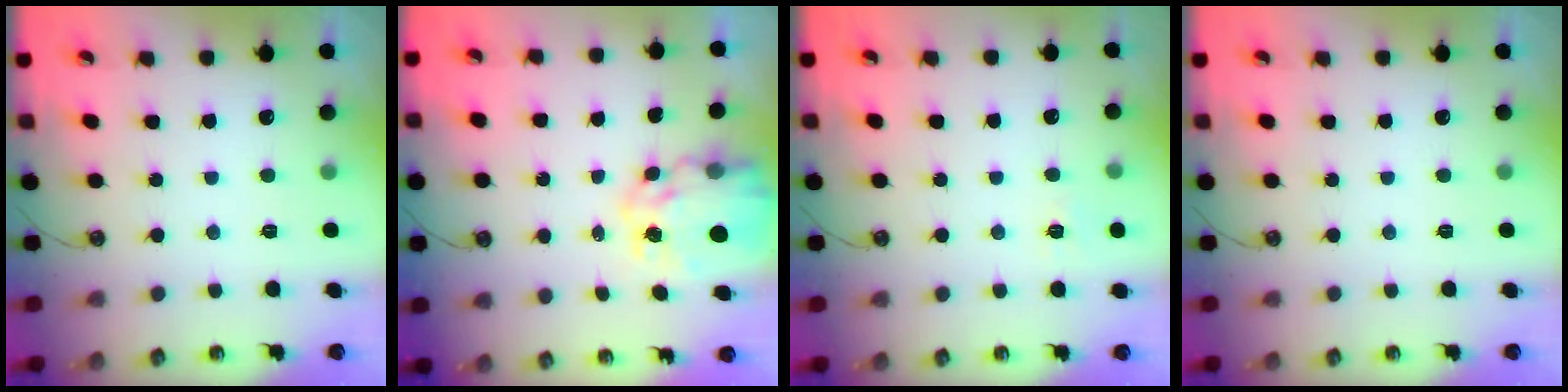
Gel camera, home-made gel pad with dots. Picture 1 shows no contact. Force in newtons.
{"total": 11.4, "press": 11.4, "slide": 0.9}
{"total": 5.8, "press": 5.8, "slide": 0.6}
{"total": 0.0}